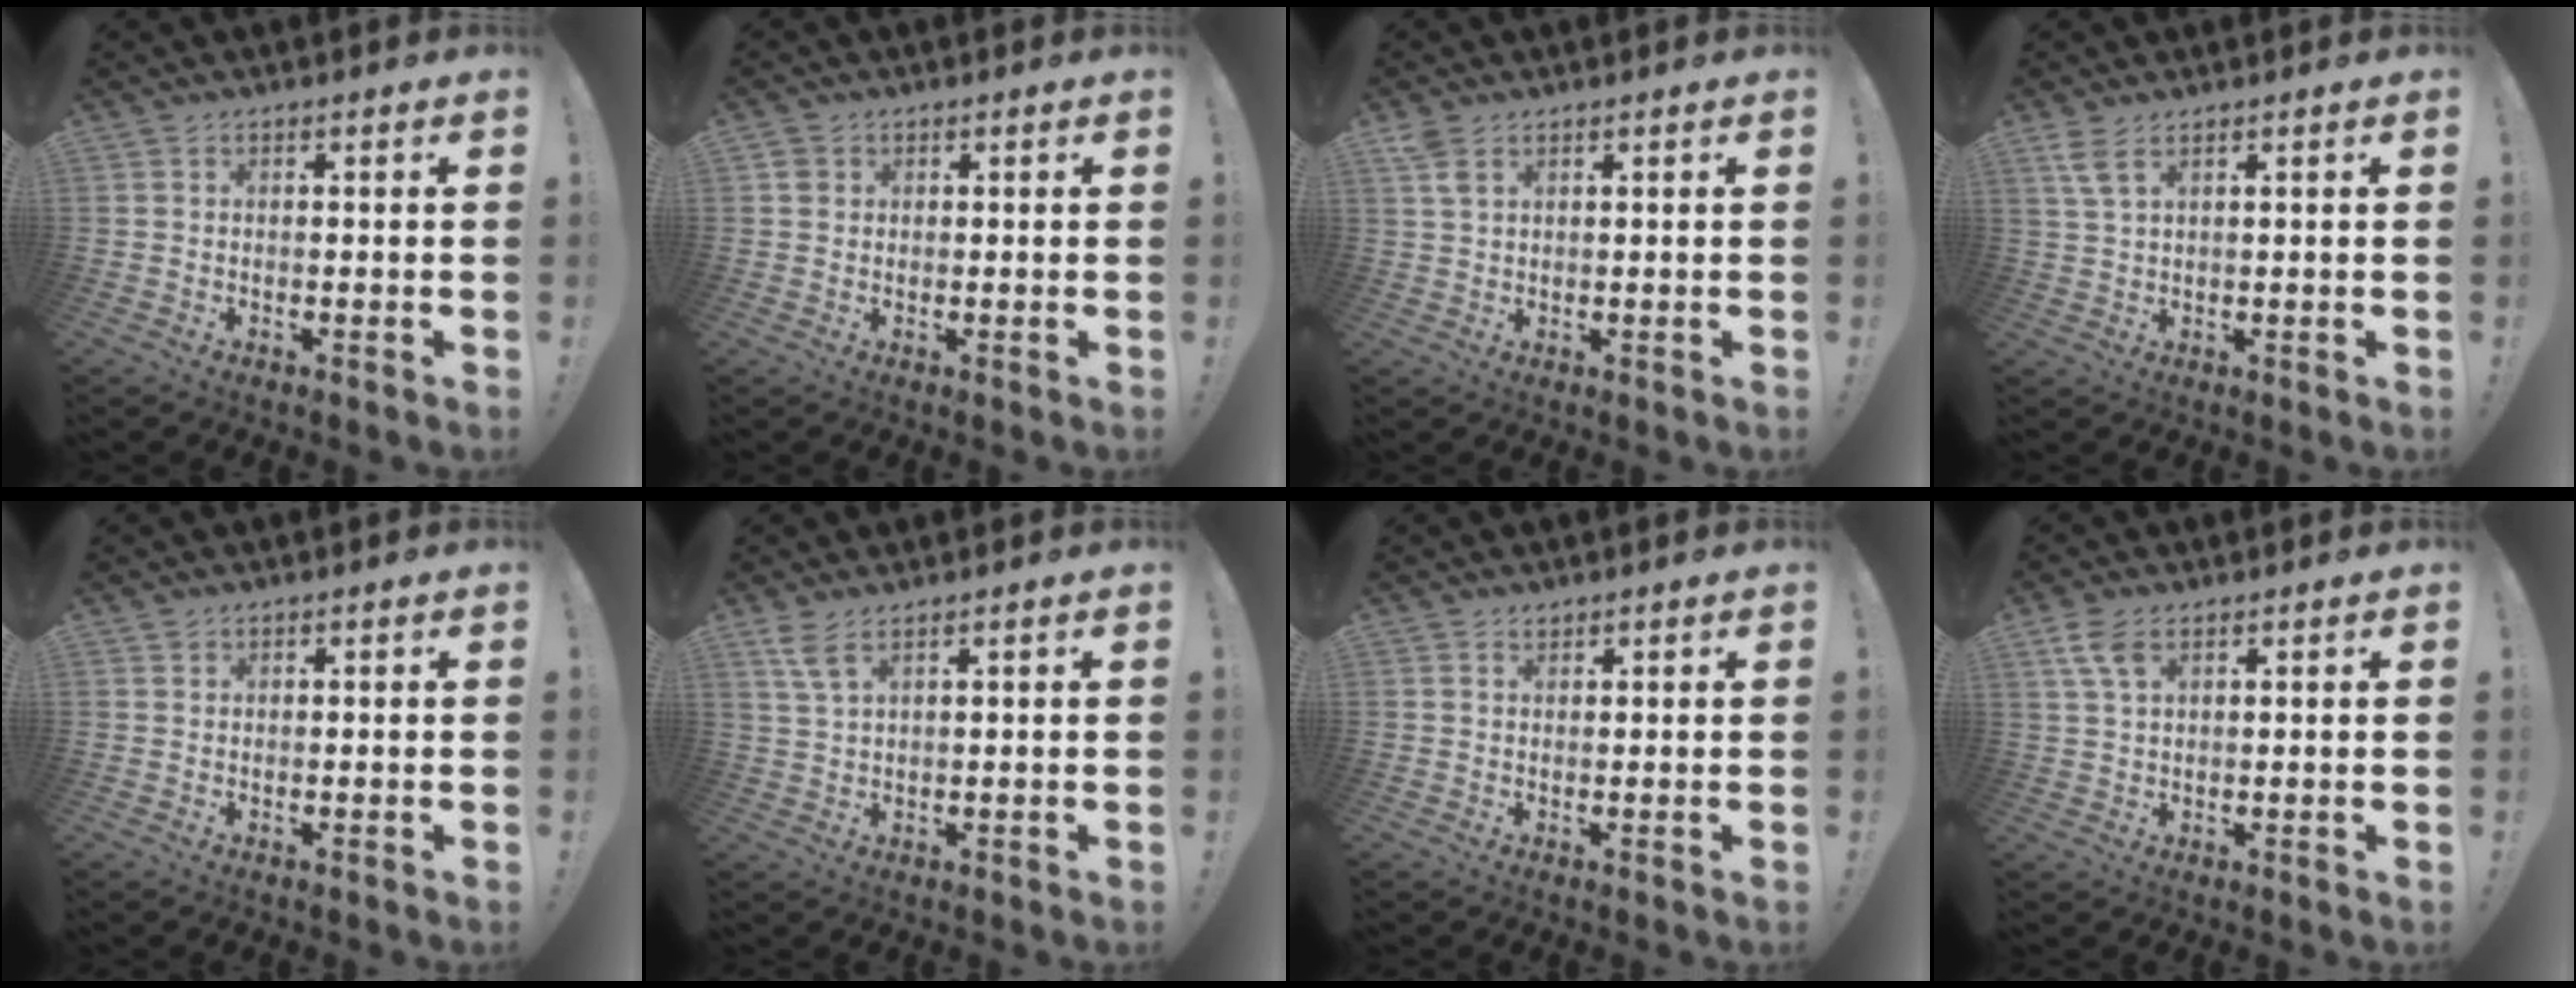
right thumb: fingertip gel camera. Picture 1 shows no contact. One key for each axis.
{"total": 1.8, "fx": 0.8, "fy": 1.6, "fz": 0.4, "tx": -0.010, "ty": 0.002, "tz": 0.016}
{"total": 3.9, "fx": 2.3, "fy": 2.0, "fz": 2.4, "tx": -0.037, "ty": -0.012, "tz": 0.041}
{"total": 4.5, "fx": 2.6, "fy": 1.4, "fz": 3.4, "tx": -0.079, "ty": -0.001, "tz": 0.050}
{"total": 0.8, "fx": 0.7, "fy": 0.5, "fz": 0.0, "tx": -0.001, "ty": -0.001, "tz": 0.014}
{"total": 4.8, "fx": 2.9, "fy": 1.1, "fz": 3.6, "tx": -0.075, "ty": -0.007, "tz": 0.053}
{"total": 1.1, "fx": 1.0, "fy": 0.5, "fz": 0.2, "tx": 0.012, "ty": -0.009, "tz": 0.015}
{"total": 5.9, "fx": 3.2, "fy": 2.8, "fz": 4.2, "tx": -0.080, "ty": -0.007, "tz": 0.061}